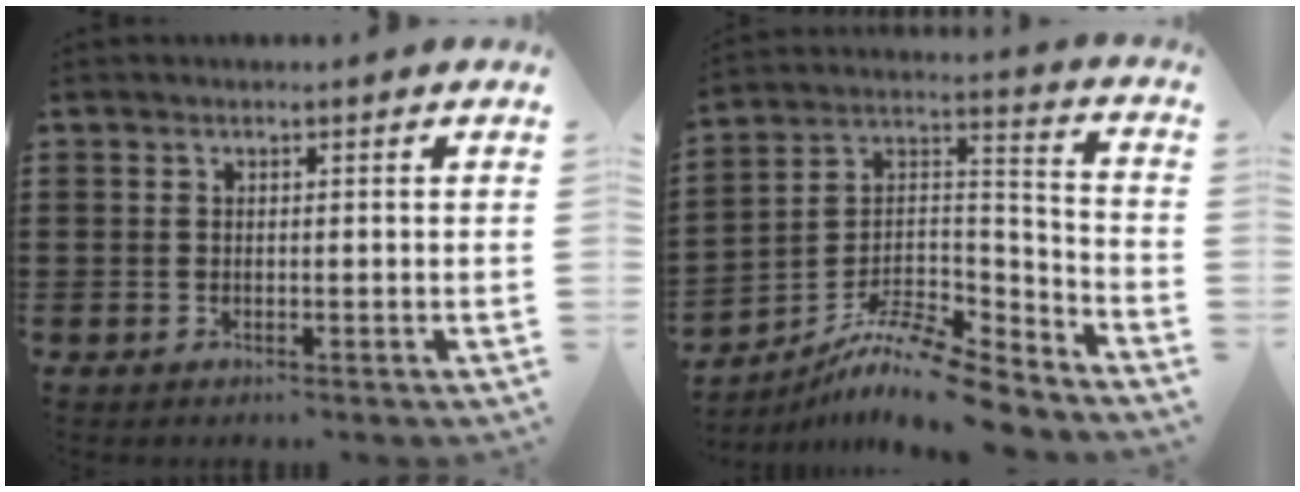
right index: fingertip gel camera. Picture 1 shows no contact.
{"total": 10.5, "force": [-9.1, 2.3, 4.8], "torque": [-0.094, 0.019, -0.182]}